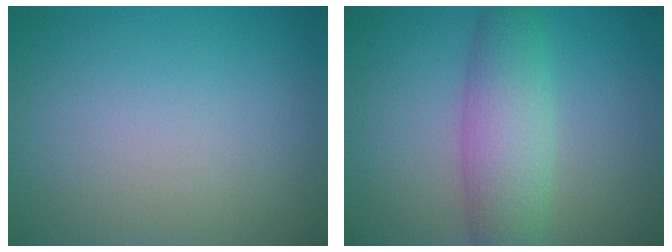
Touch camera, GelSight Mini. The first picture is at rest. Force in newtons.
{"total": 3.9, "press": 3.9, "slide": 0.2}